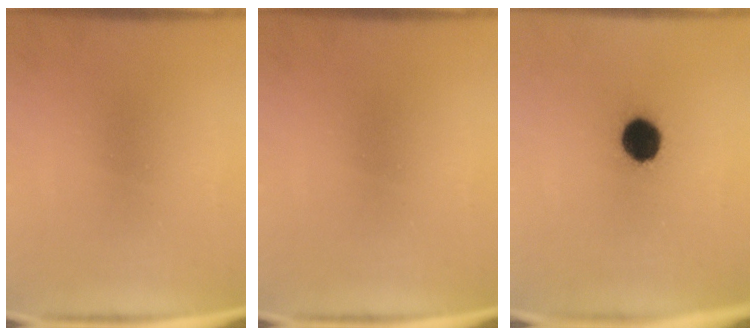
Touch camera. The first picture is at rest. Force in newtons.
{"total": 0.0}
{"total": 7.9}